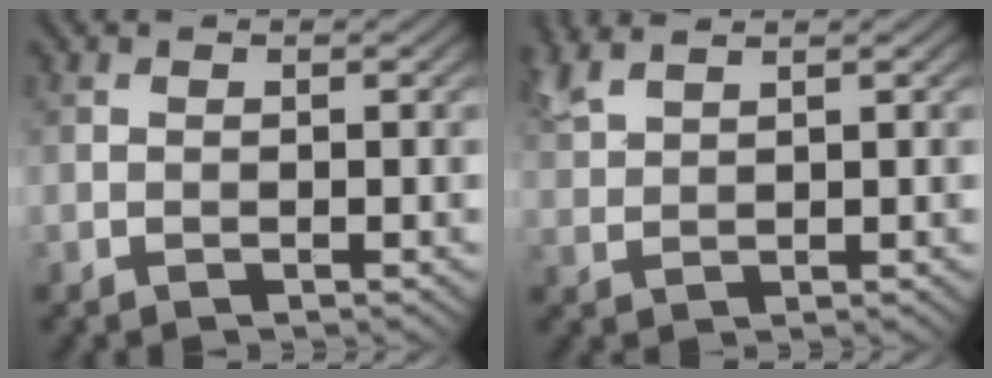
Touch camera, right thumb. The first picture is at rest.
{"total": 3.3, "force": [2.7, 0.5, 1.7], "torque": [-0.051, 0.014, 0.065]}